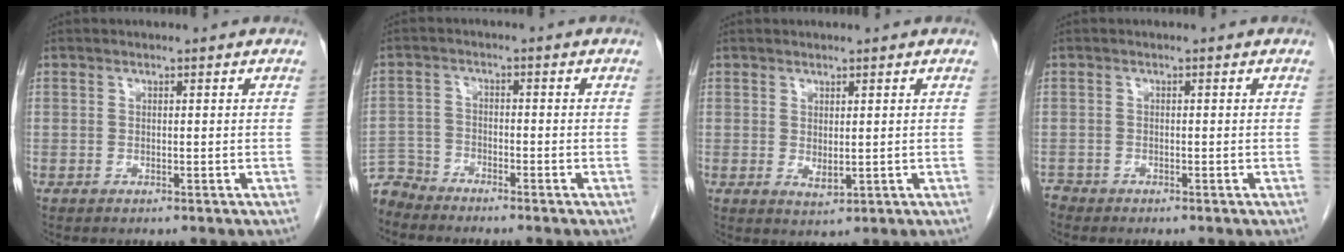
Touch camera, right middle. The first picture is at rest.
{"total": 4.8, "force": [-4.7, 0.7, -0.7], "torque": [0.015, -0.006, -0.095]}
{"total": 1.8, "force": [0.2, 0.8, 1.6], "torque": [-0.028, -0.009, 0.011]}
{"total": 1.3, "force": [-1.3, 0.3, -0.1], "torque": [0.000, -0.004, -0.025]}